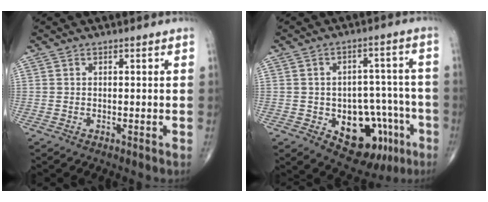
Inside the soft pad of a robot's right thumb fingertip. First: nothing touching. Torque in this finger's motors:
{"motor_torque": [3.44, 1.57, 0.62, -0.83, 0.19]}